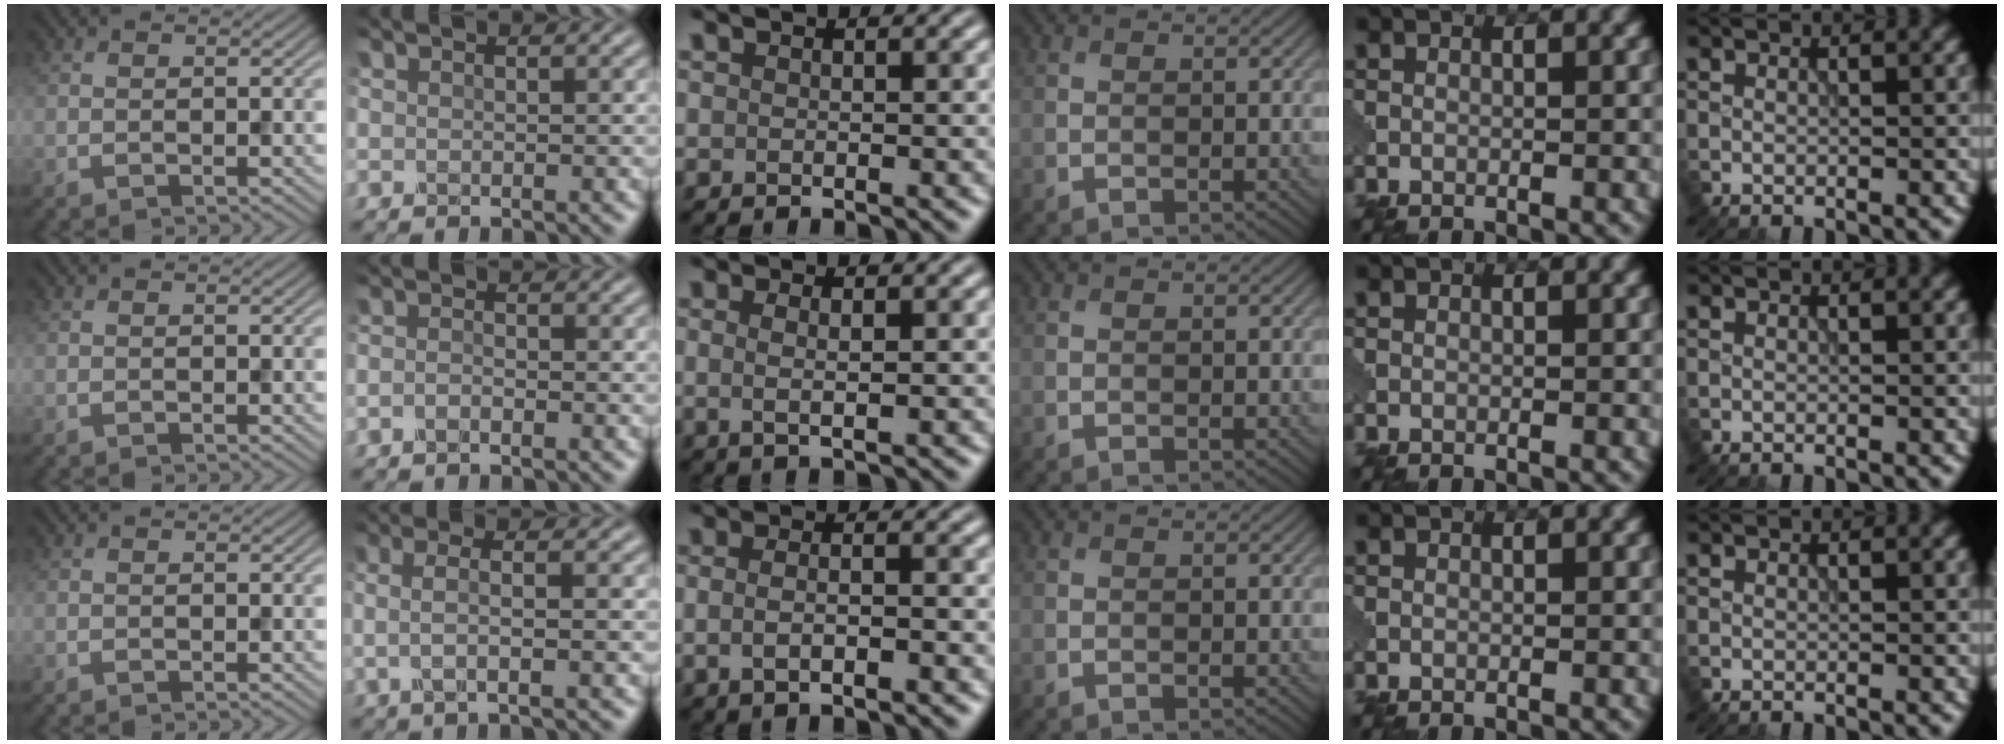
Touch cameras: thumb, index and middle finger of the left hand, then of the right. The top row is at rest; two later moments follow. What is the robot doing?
{"motion": "extract", "object": "pin"}